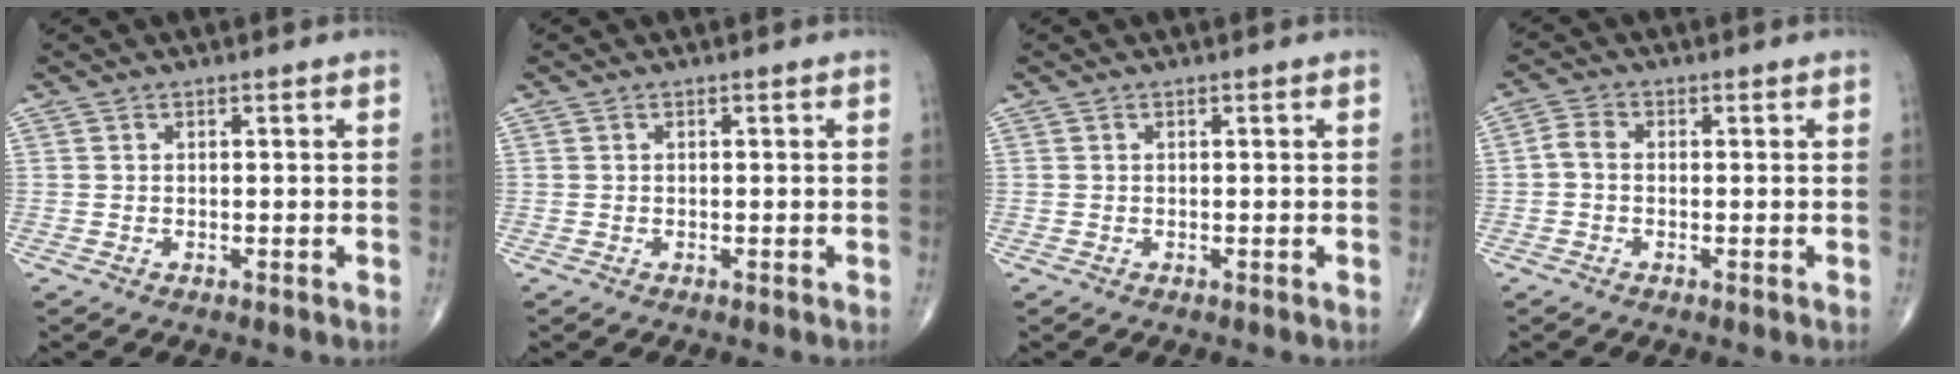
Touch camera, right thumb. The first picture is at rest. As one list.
[{"total": 0.0}, {"total": 0.0}, {"total": 2.5, "force": [-0.4, 1.8, 1.7], "torque": [-0.031, 0.008, -0.015]}]